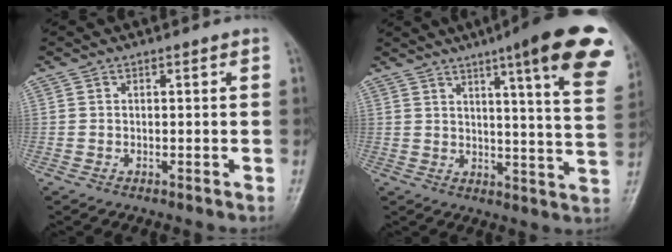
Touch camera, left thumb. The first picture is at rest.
{"total": 21.1, "force": [12.0, 3.1, 17.0], "torque": [-0.201, -0.043, 0.141]}